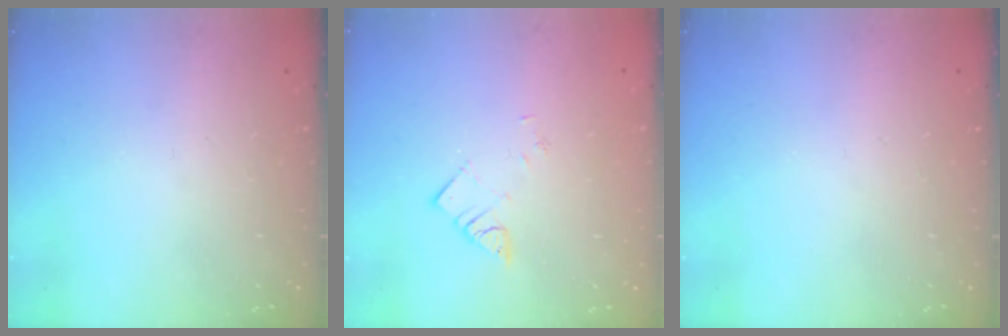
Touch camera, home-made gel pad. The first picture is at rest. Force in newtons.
{"total": 3.7, "press": 3.7, "slide": 0.1}
{"total": 0.0}